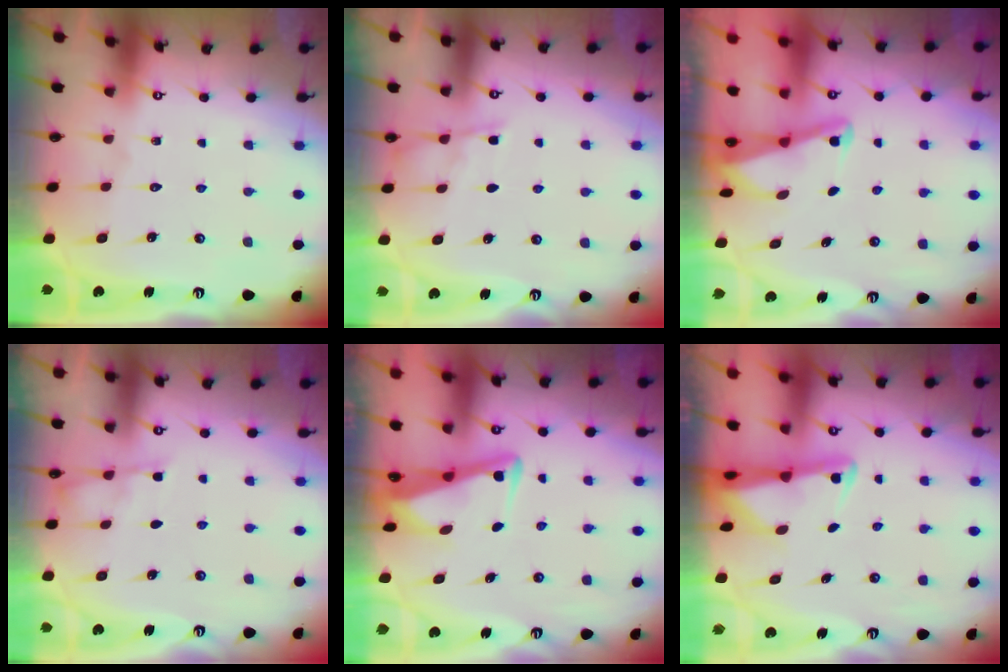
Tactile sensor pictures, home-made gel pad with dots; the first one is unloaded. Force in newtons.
{"total": 4.3, "press": 4.2, "slide": 0.7}
{"total": 2.0, "press": 2.0, "slide": 0.4}
{"total": 3.1, "press": 3.1, "slide": 0.4}
{"total": 4.8, "press": 4.7, "slide": 0.9}
{"total": 2.2, "press": 2.2, "slide": 0.5}